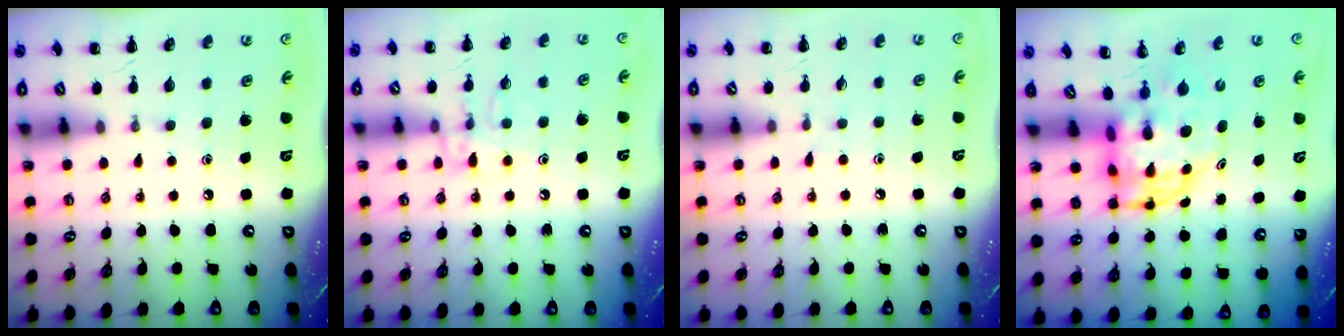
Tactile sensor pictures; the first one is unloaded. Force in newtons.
{"total": 9.9, "press": 9.8, "slide": 1.1}
{"total": 3.9, "press": 3.6, "slide": 1.5}
{"total": 5.3, "press": 5.1, "slide": 1.6}